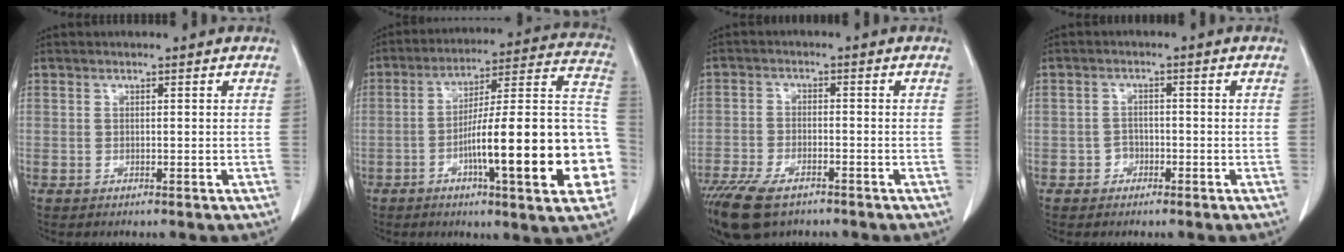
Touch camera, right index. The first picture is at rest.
{"total": 23.2, "force": [-6.5, 2.4, 22.2], "torque": [-0.244, 0.021, -0.092]}
{"total": 9.5, "force": [-6.8, 3.5, 5.6], "torque": [-0.102, -0.016, -0.115]}
{"total": 1.9, "force": [-1.0, 1.6, 0.3], "torque": [0.000, 0.008, -0.019]}